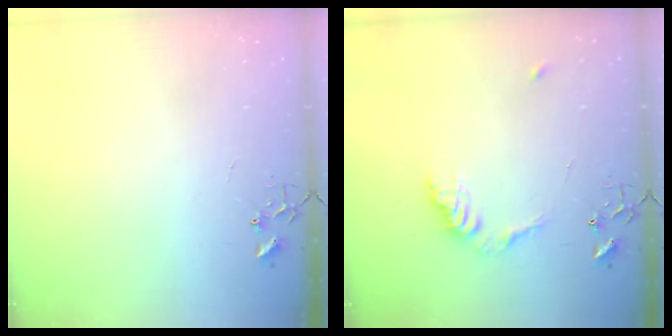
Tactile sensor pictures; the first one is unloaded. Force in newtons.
{"total": 10.8, "press": 10.7, "slide": 0.4}